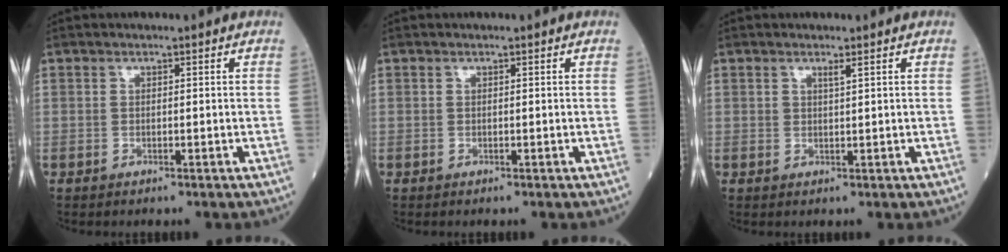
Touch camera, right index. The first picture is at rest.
{"total": 0.0}
{"total": 1.0, "force": [0.7, -0.1, 0.7], "torque": [-0.015, -0.006, 0.012]}